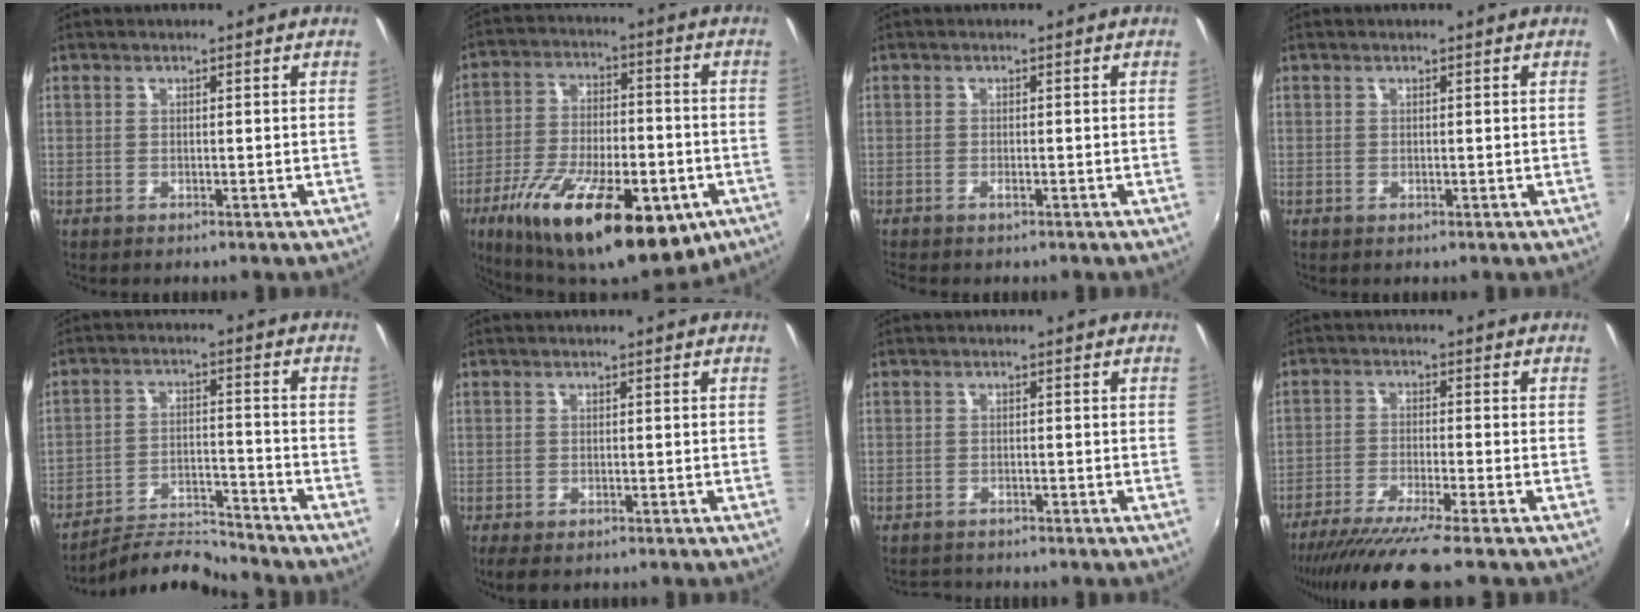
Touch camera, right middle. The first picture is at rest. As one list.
[{"total": 26.5, "force": [-13.8, 10.7, 20.0], "torque": [-0.358, -0.048, -0.205]}, {"total": 1.2, "force": [-0.9, 0.4, 0.7], "torque": [-0.017, 0.000, -0.017]}, {"total": 0.0}, {"total": 9.3, "force": [-9.2, -0.4, 1.5], "torque": [-0.041, 0.002, -0.163]}, {"total": 2.6, "force": [-1.6, 1.4, 1.5], "torque": [-0.030, -0.012, -0.025]}, {"total": 2.5, "force": [-2.3, 0.9, 0.2], "torque": [-0.010, -0.003, -0.039]}, {"total": 10.7, "force": [-8.8, -0.9, 5.9], "torque": [-0.123, -0.033, -0.146]}]